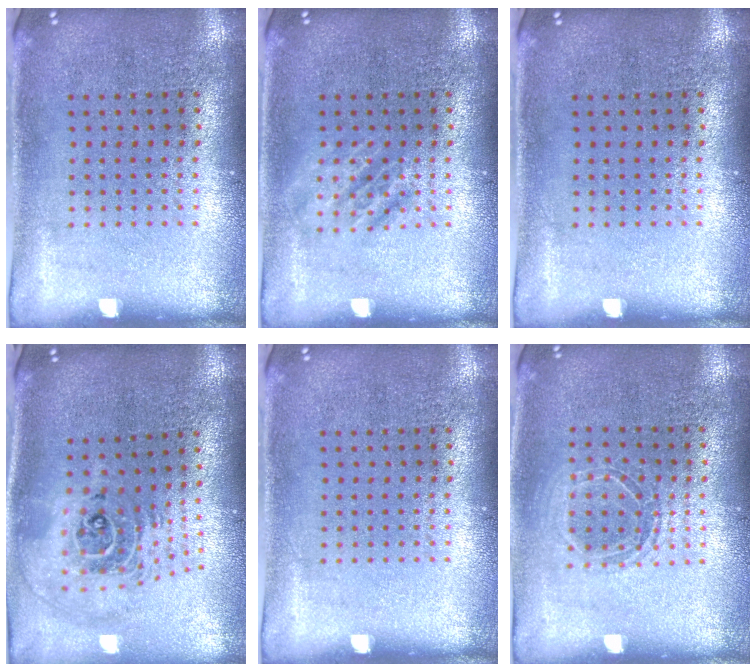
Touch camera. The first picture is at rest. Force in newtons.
{"total": 1.6, "press": 1.6, "slide": 0.3}
{"total": 0.0}
{"total": 2.4, "press": 1.7, "slide": 1.7}
{"total": 0.0}
{"total": 1.3, "press": 1.3, "slide": 0.5}